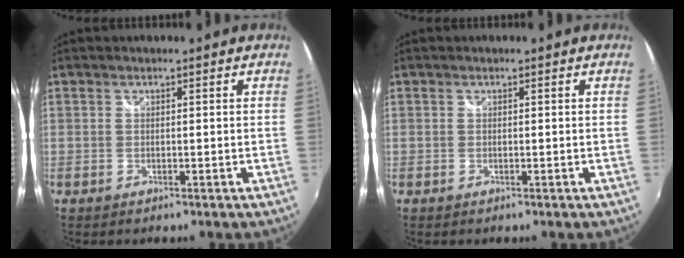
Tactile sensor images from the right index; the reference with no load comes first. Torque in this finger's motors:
{"motor_torque": [0.00, 0.00, 0.00, 0.00]}